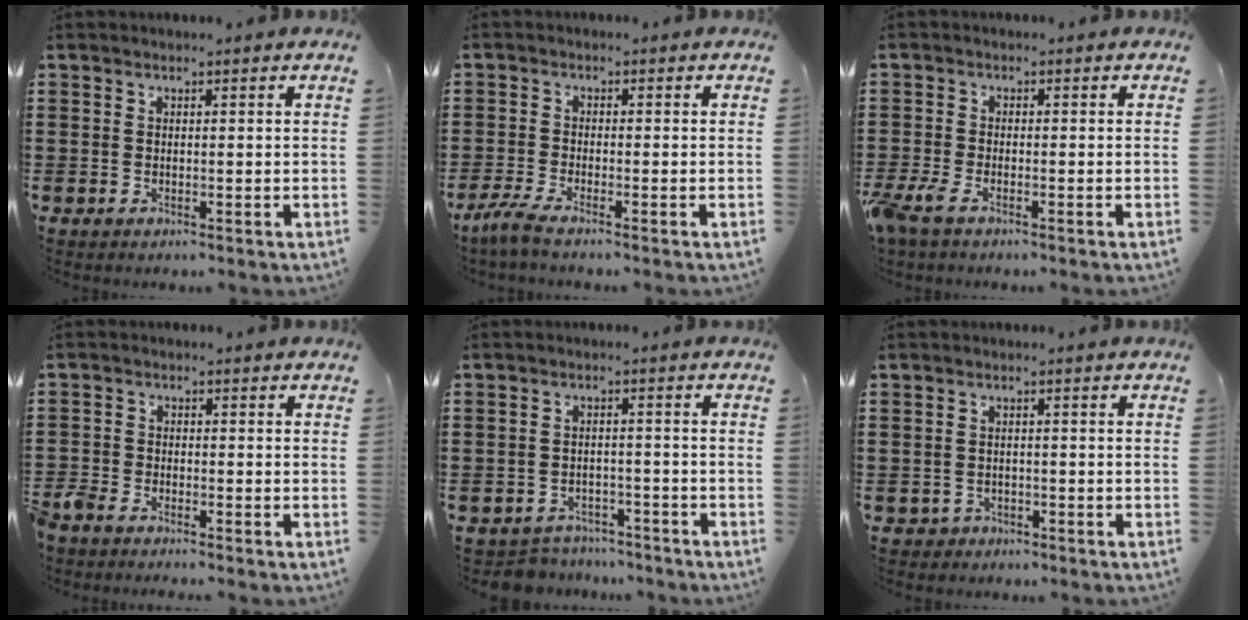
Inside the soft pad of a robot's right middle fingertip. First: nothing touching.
{"total": 2.9, "force": [-2.2, -0.1, 1.9], "torque": [-0.054, -0.015, -0.046]}
{"total": 2.5, "force": [-1.7, 0.6, 1.7], "torque": [-0.057, -0.009, -0.041]}
{"total": 2.8, "force": [-2.8, 0.4, 0.5], "torque": [-0.033, -0.006, -0.065]}
{"total": 3.6, "force": [-3.5, 0.7, -0.2], "torque": [-0.006, -0.001, -0.075]}
{"total": 0.7, "force": [-0.6, 0.2, 0.1], "torque": [-0.003, -0.001, -0.014]}